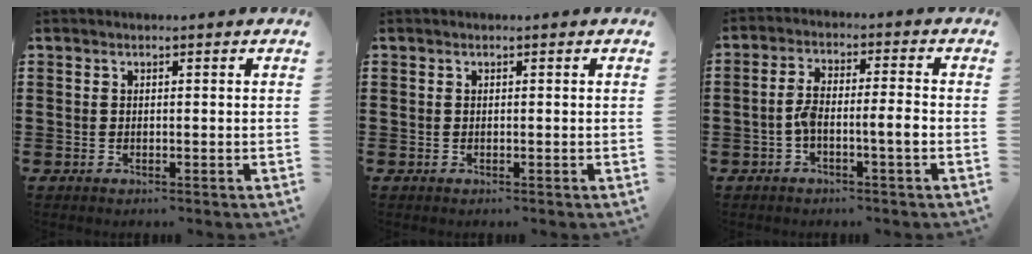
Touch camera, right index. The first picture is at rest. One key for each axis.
{"total": 0.0}
{"total": 5.4, "fx": -1.9, "fy": 0.8, "fz": 5.0, "tx": -0.101, "ty": 0.000, "tz": -0.040}